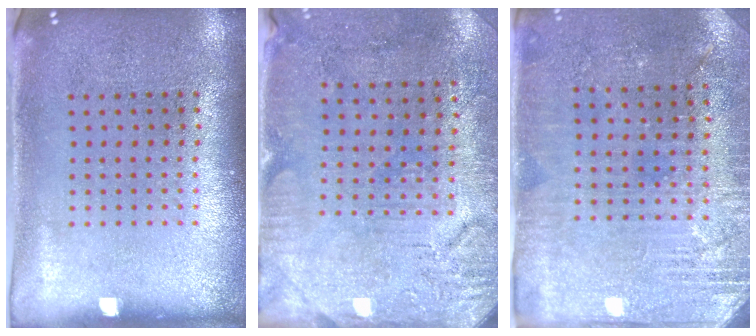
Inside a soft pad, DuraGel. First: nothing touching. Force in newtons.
{"total": 3.1, "press": 2.6, "slide": 1.6}
{"total": 2.9, "press": 2.8, "slide": 0.6}